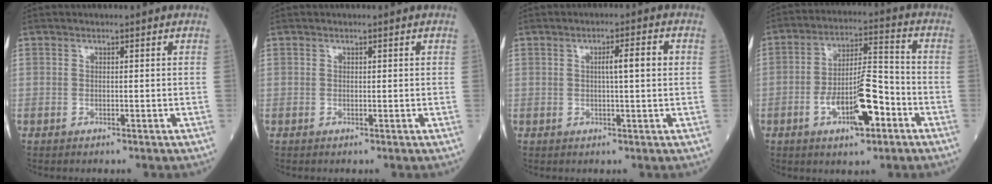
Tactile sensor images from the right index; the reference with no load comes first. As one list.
[{"total": 0.0}, {"total": 4.0, "force": [0.7, 0.0, 4.0], "torque": [-0.068, 0.005, 0.010]}, {"total": 10.8, "force": [-4.2, 2.8, 9.6], "torque": [-0.172, 0.012, -0.065]}]